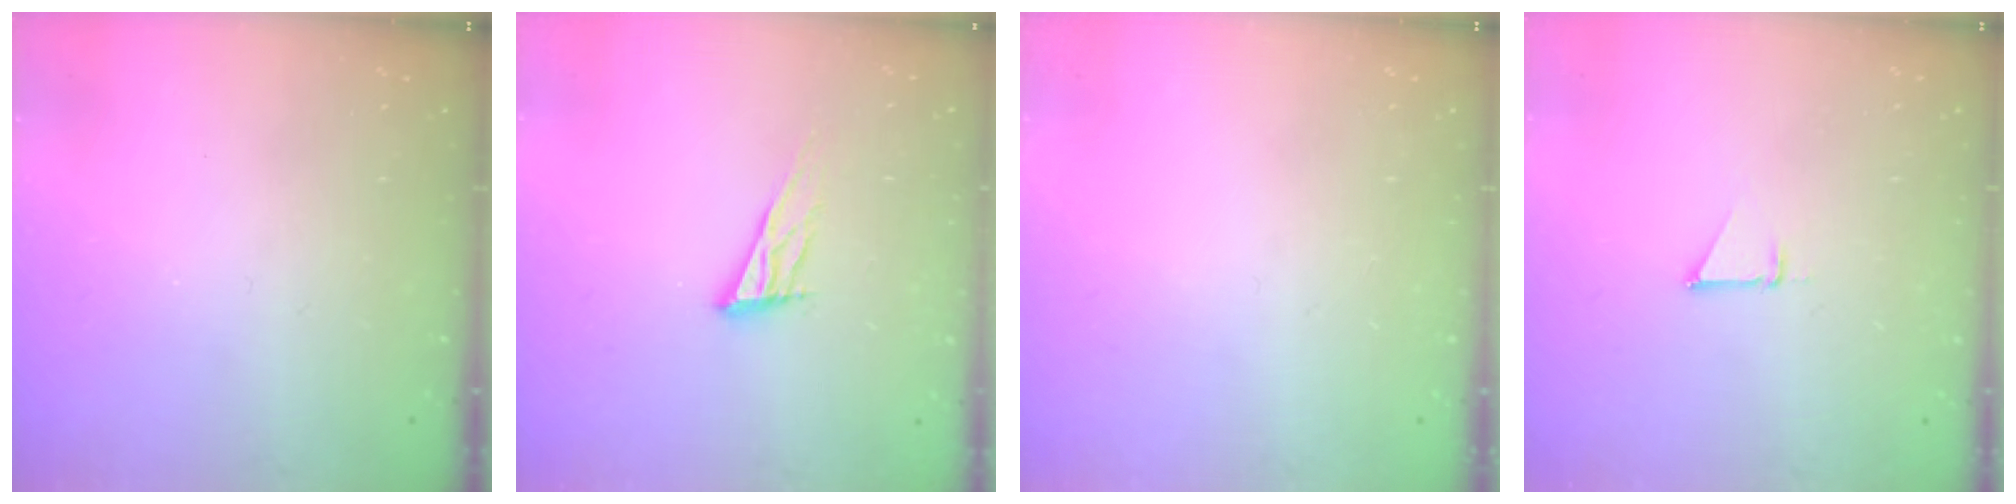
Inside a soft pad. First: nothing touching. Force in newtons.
{"total": 11.0, "press": 10.7, "slide": 2.6}
{"total": 0.0}
{"total": 2.5, "press": 2.5, "slide": 0.1}